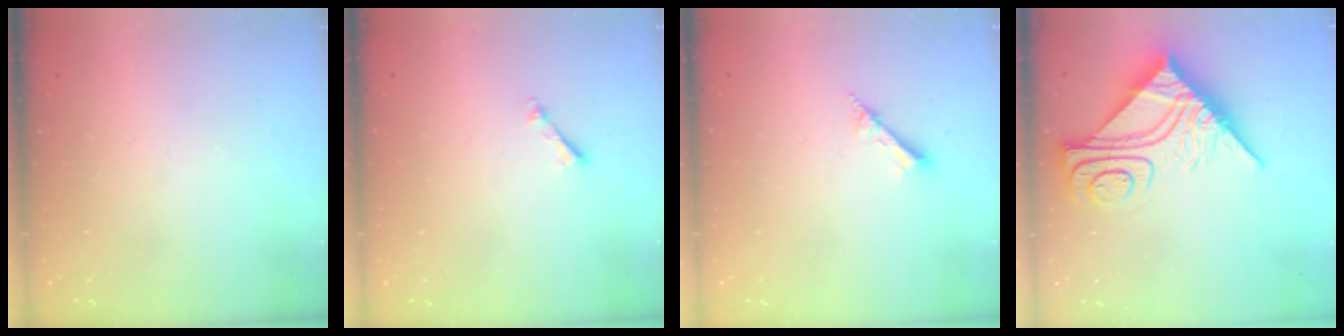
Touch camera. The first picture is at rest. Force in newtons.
{"total": 1.0, "press": 1.0, "slide": 0.2}
{"total": 1.7, "press": 1.6, "slide": 0.1}
{"total": 14.7, "press": 14.7, "slide": 1.2}